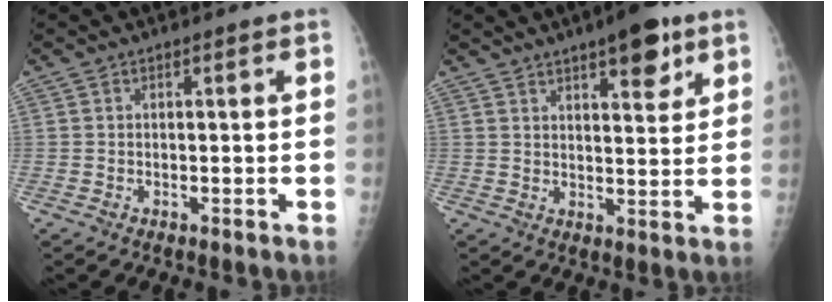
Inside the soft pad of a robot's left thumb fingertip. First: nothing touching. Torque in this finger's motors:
{"motor_torque": [0.12, 0.25, -0.01, -0.18, 0.10]}